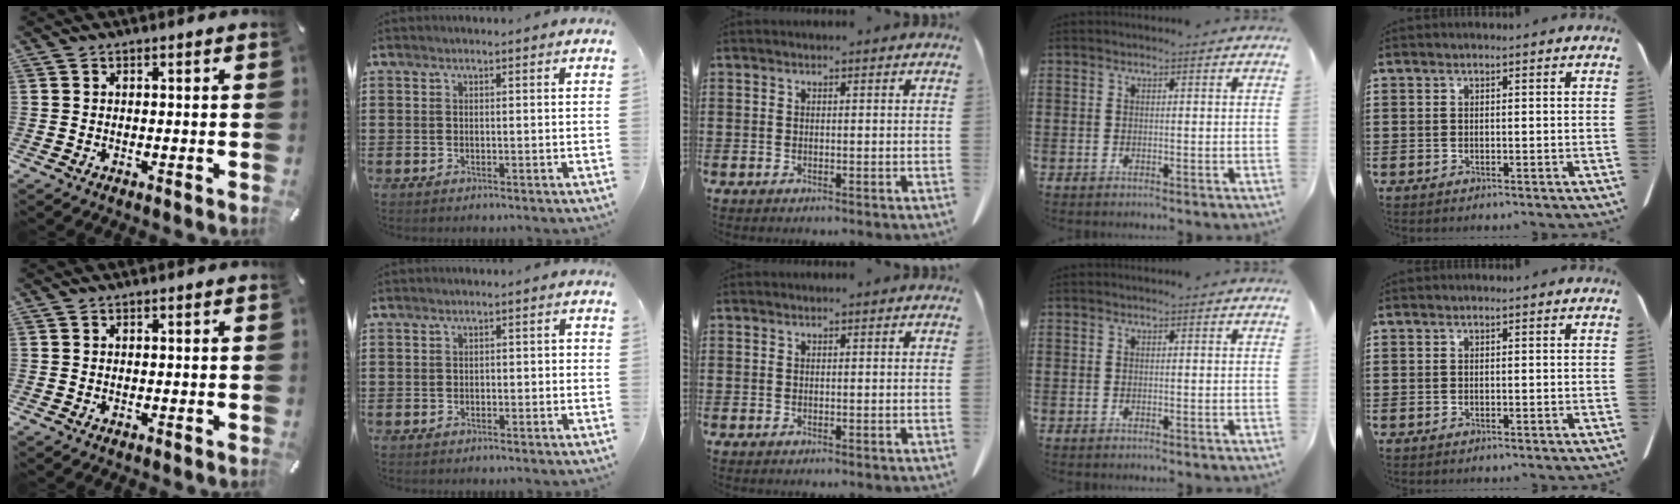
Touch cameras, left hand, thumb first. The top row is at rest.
{"index": {"total": 1.0, "force": [-0.7, 0.5, 0.5], "torque": [-0.014, 0.002, -0.017]}}